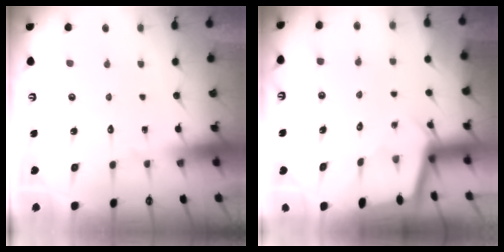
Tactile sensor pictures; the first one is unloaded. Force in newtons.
{"total": 2.1, "press": 2.1, "slide": 0.1}